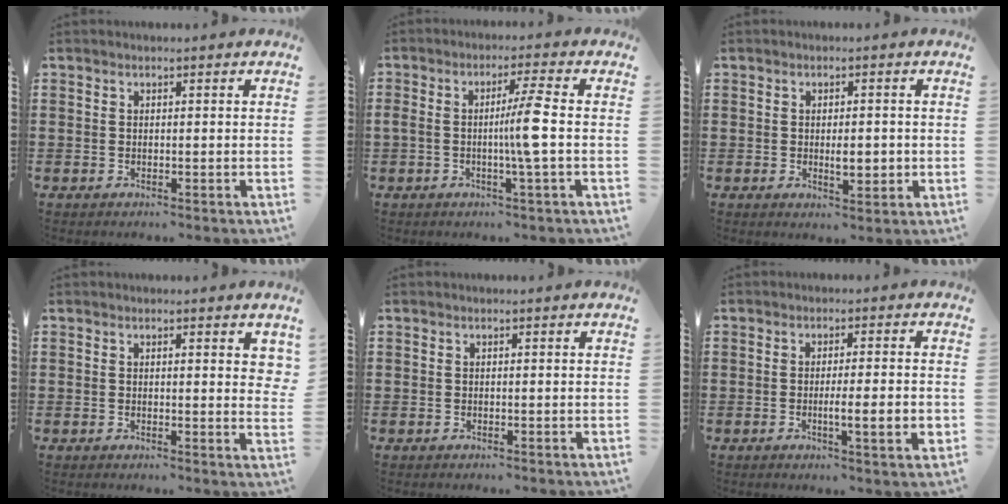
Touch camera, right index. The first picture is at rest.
{"total": 5.6, "force": [-0.7, -0.5, 5.5], "torque": [-0.101, -0.004, -0.020]}
{"total": 3.5, "force": [-0.3, 1.4, 3.2], "torque": [-0.050, 0.000, -0.007]}
{"total": 1.4, "force": [0.8, 0.2, 1.1], "torque": [-0.016, -0.002, 0.012]}
{"total": 0.0}
{"total": 5.1, "force": [-1.1, 0.4, 5.0], "torque": [-0.073, -0.011, -0.021]}